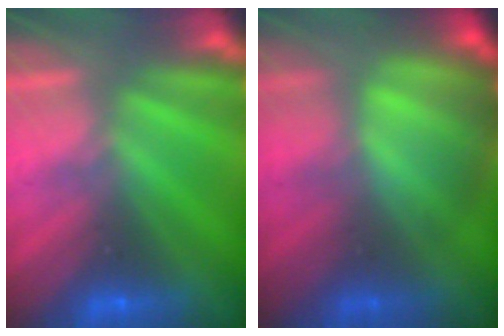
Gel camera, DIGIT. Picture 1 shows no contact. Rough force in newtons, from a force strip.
{"total": 7.8}